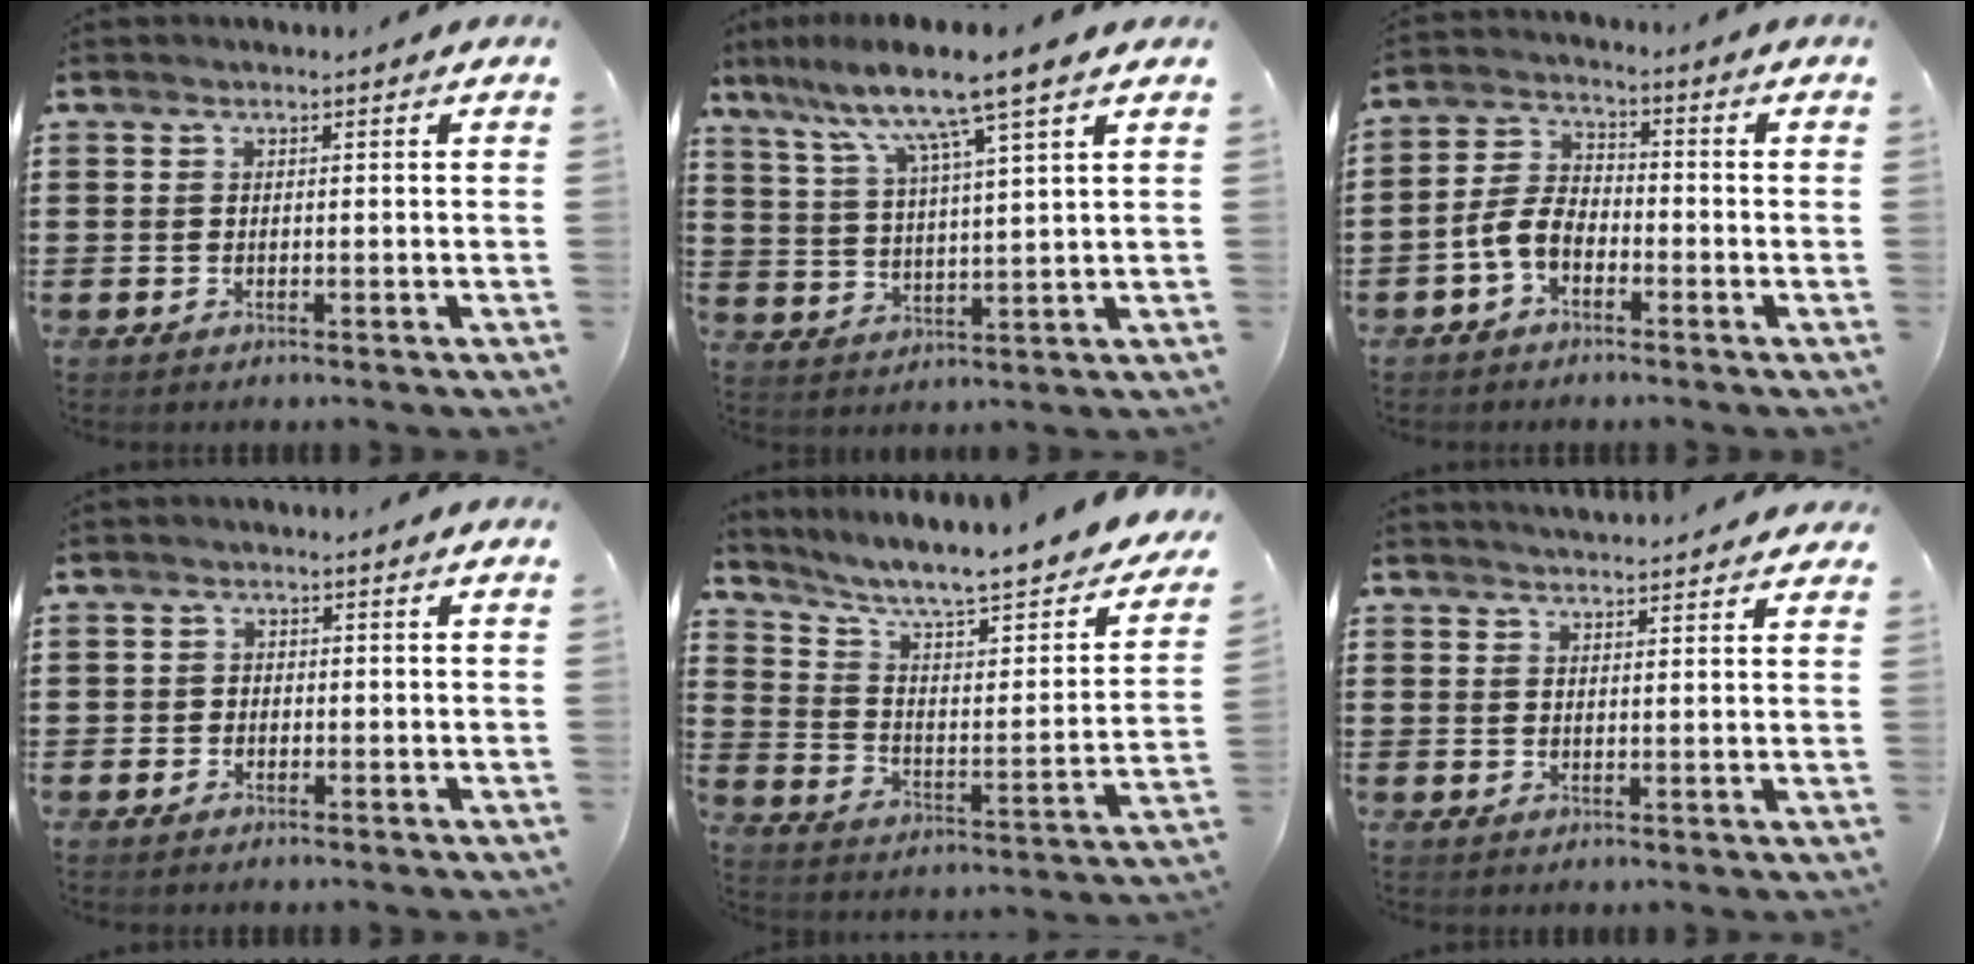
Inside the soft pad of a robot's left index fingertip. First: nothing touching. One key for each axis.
{"total": 9.0, "fx": 6.7, "fy": -0.5, "fz": 6.0, "tx": -0.138, "ty": -0.033, "tz": 0.108}
{"total": 5.0, "fx": -2.6, "fy": 2.8, "fz": 3.2, "tx": -0.084, "ty": 0.005, "tz": -0.057}
{"total": 1.0, "fx": -0.4, "fy": 0.9, "fz": 0.2, "tx": -0.006, "ty": 0.004, "tz": -0.009}
{"total": 7.8, "fx": 6.2, "fy": 1.1, "fz": 4.5, "tx": -0.107, "ty": -0.050, "tz": 0.099}
{"total": 2.7, "fx": 2.7, "fy": -0.2, "fz": 0.2, "tx": -0.012, "ty": -0.010, "tz": 0.049}